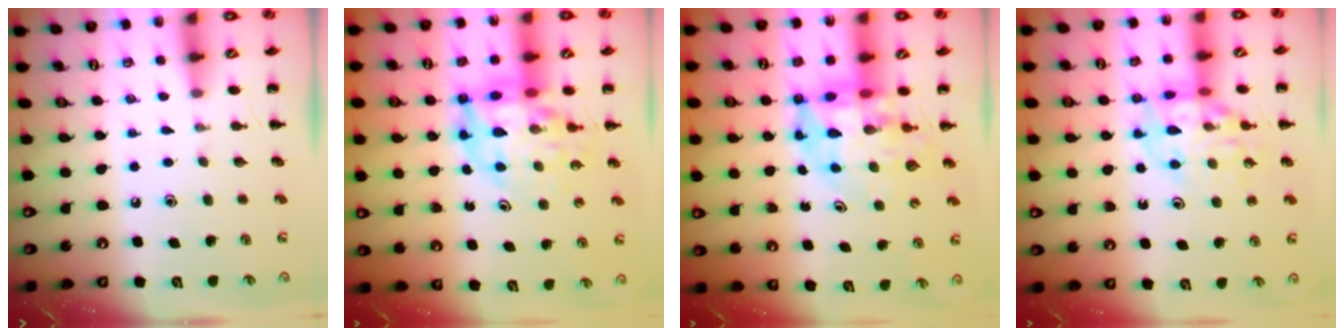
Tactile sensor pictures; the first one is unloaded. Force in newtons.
{"total": 13.9, "press": 13.4, "slide": 3.8}
{"total": 9.9, "press": 9.2, "slide": 3.6}
{"total": 14.0, "press": 13.8, "slide": 2.4}